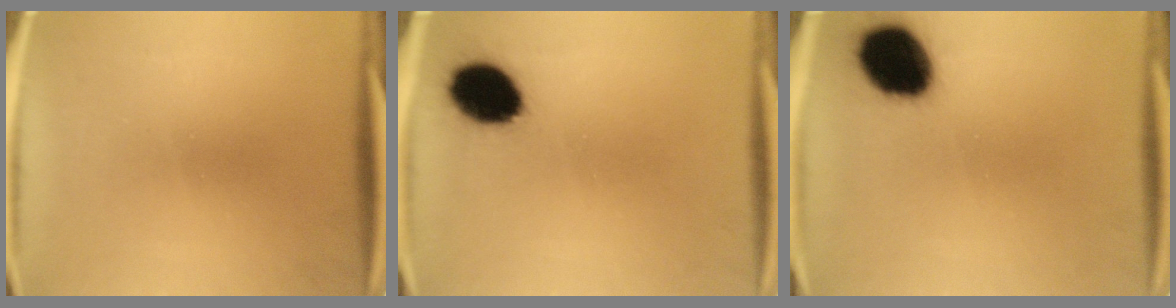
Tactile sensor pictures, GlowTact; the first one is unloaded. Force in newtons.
{"total": 11.7}
{"total": 16.0}